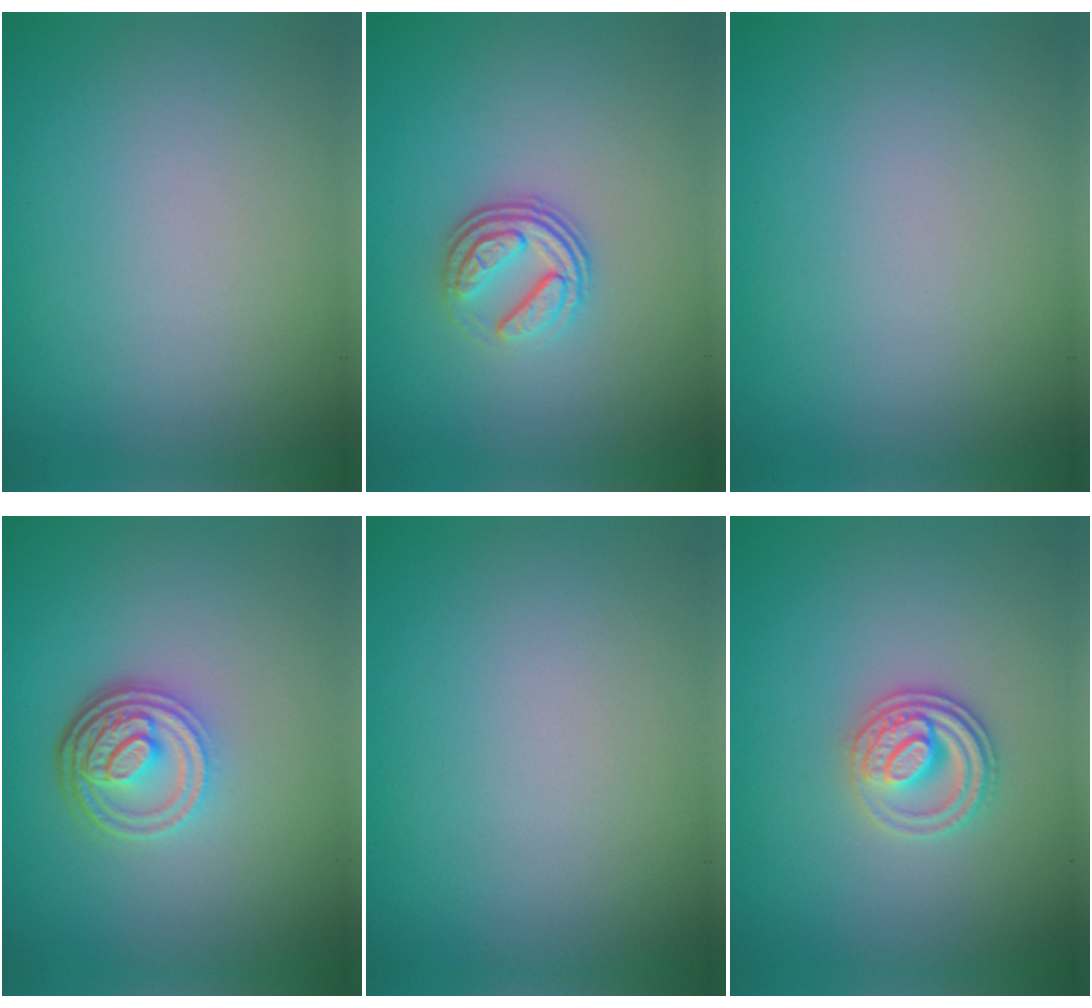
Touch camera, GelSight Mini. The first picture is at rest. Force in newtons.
{"total": 3.5, "press": 2.5, "slide": 2.4}
{"total": 0.0}
{"total": 4.8, "press": 3.4, "slide": 3.3}
{"total": 0.0}
{"total": 2.7, "press": 2.5, "slide": 0.9}